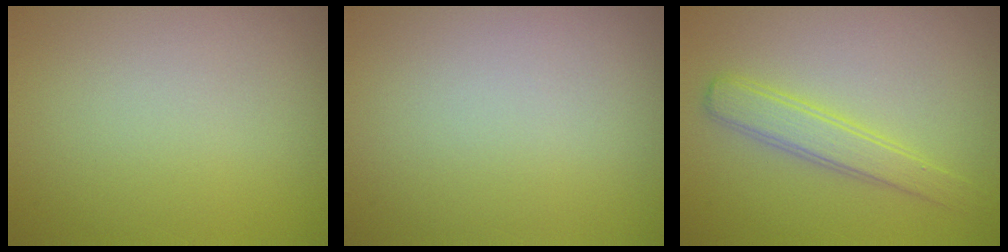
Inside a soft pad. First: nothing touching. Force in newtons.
{"total": 0.0}
{"total": 2.8, "press": 2.8, "slide": 0.1}